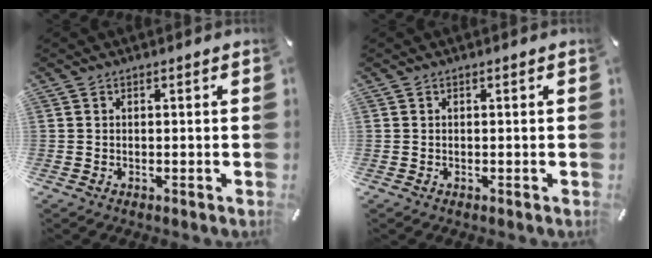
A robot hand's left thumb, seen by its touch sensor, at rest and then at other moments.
{"total": 0.0}